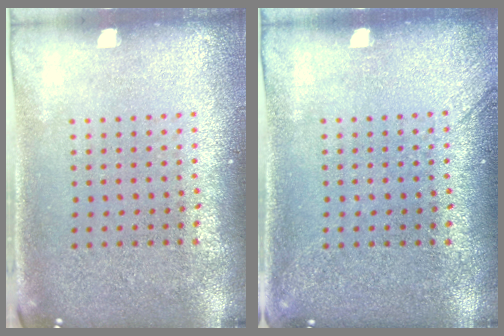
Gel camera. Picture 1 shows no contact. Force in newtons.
{"total": 1.2, "press": 1.2, "slide": 0.2}